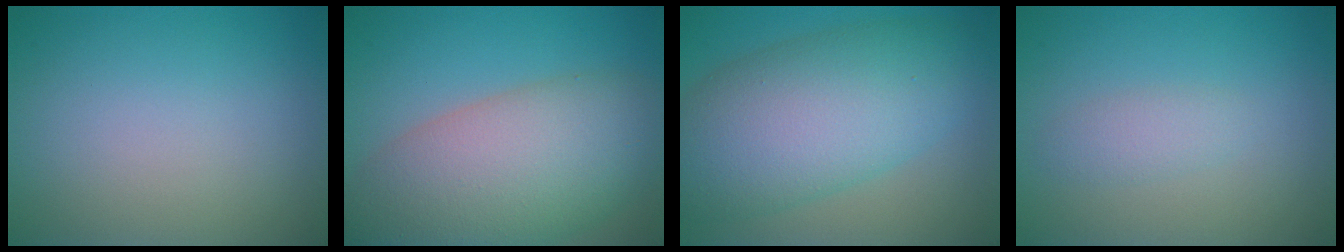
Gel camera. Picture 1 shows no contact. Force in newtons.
{"total": 11.2, "press": 11.2, "slide": 0.7}
{"total": 10.4, "press": 10.4, "slide": 0.3}
{"total": 1.5, "press": 1.5, "slide": 0.0}